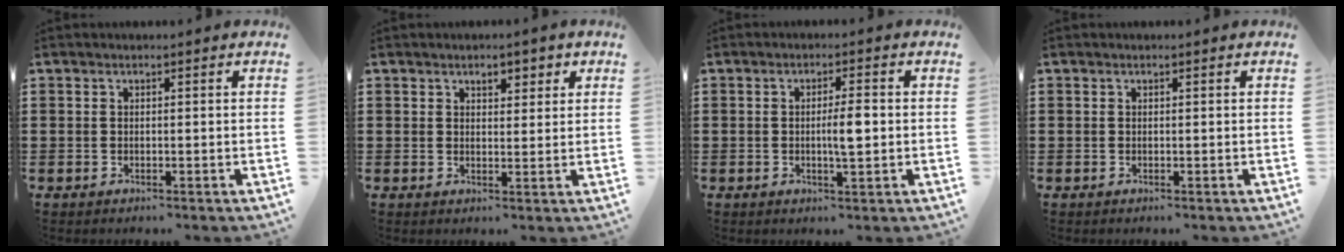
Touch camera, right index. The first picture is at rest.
{"total": 2.6, "force": [1.7, 1.4, 1.4], "torque": [-0.025, 0.006, 0.027]}
{"total": 4.2, "force": [-0.2, 0.8, 4.1], "torque": [-0.073, 0.001, -0.005]}
{"total": 0.0}